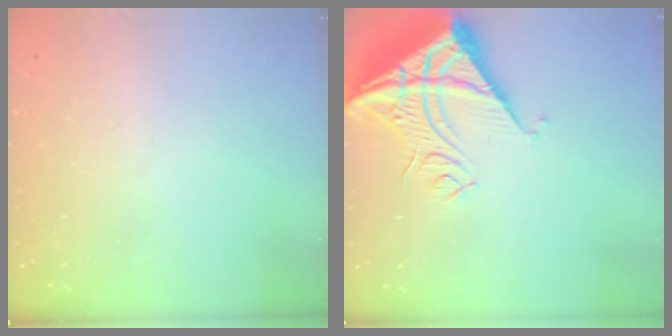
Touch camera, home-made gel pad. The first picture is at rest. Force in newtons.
{"total": 14.2, "press": 14.1, "slide": 1.9}